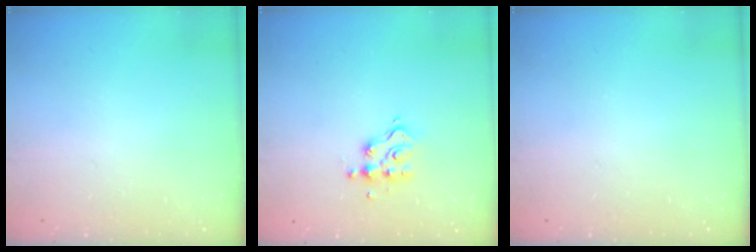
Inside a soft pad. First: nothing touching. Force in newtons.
{"total": 6.9, "press": 6.9, "slide": 0.6}
{"total": 0.0}